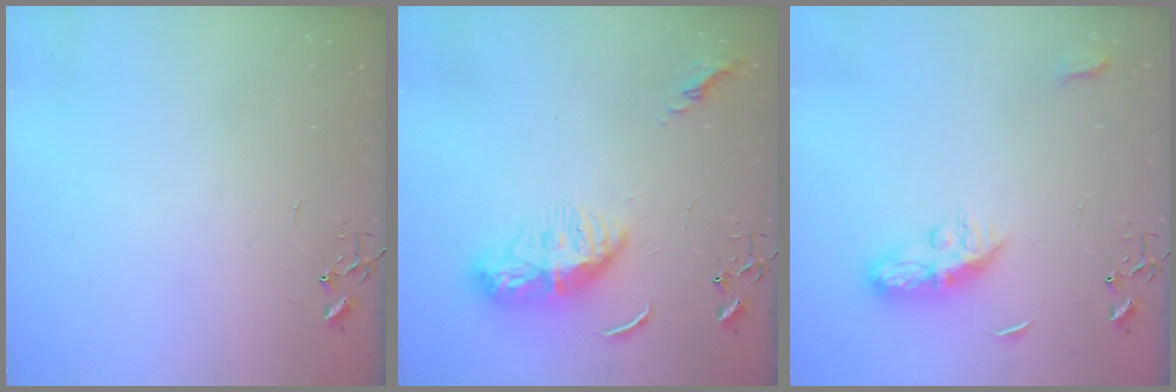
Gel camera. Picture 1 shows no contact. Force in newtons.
{"total": 11.4, "press": 11.3, "slide": 0.9}
{"total": 8.2, "press": 8.1, "slide": 0.6}